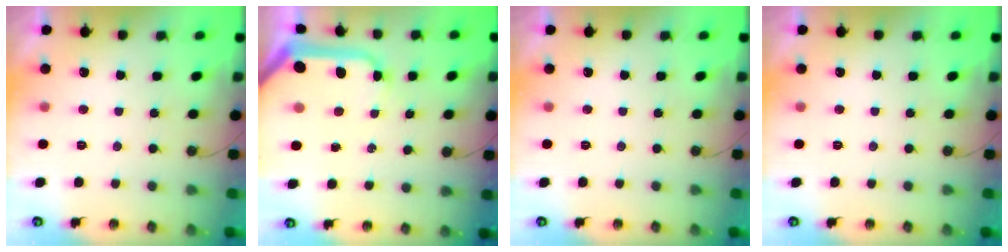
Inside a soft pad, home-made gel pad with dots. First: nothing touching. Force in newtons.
{"total": 14.6, "press": 14.5, "slide": 1.9}
{"total": 0.0}
{"total": 0.0}